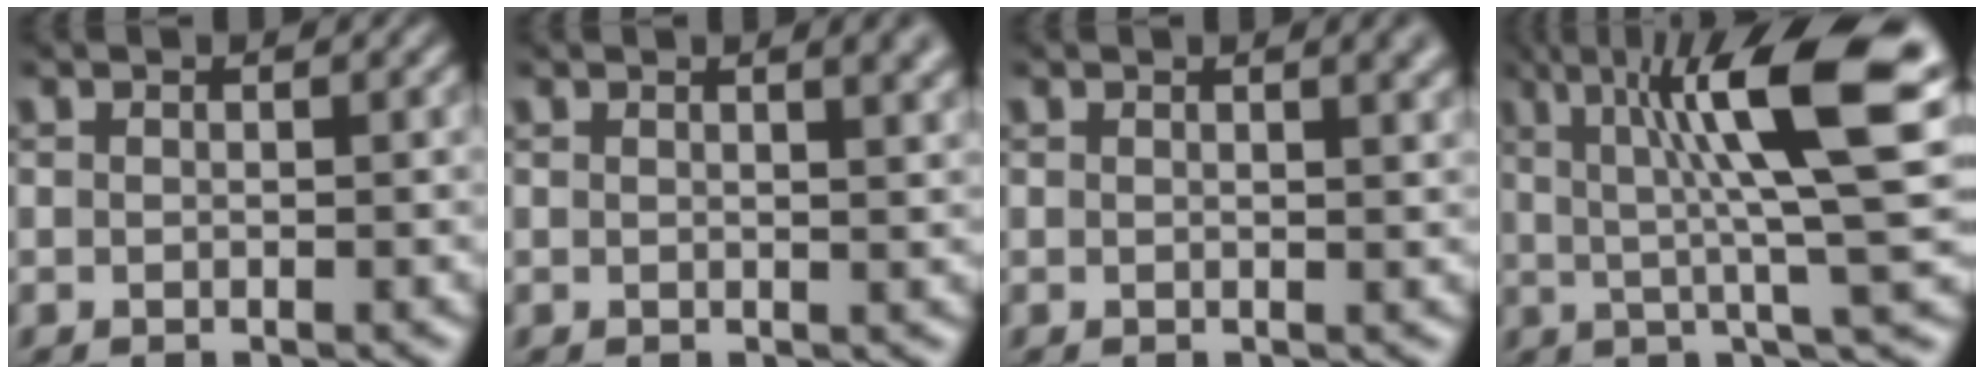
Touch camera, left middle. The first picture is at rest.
{"total": 3.5, "force": [1.9, 1.5, 2.6], "torque": [-0.007, 0.011, 0.012]}
{"total": 2.9, "force": [1.6, 1.2, 2.2], "torque": [-0.006, 0.006, 0.013]}
{"total": 13.1, "force": [4.1, 2.9, 12.1], "torque": [-0.179, 0.015, 0.064]}